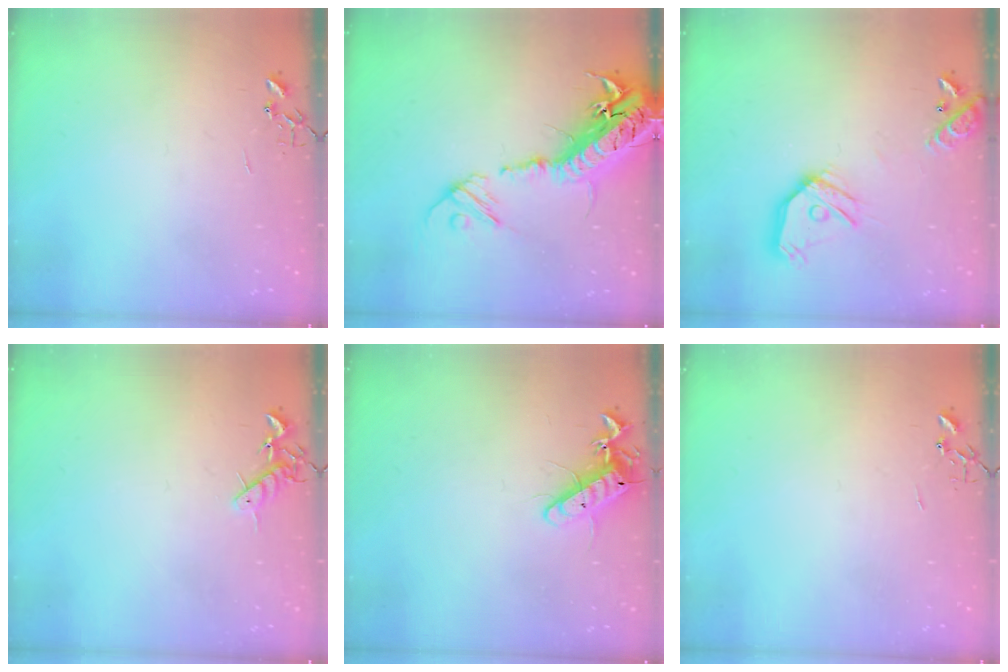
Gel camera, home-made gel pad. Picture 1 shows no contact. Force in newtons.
{"total": 23.7, "press": 23.1, "slide": 5.3}
{"total": 16.2, "press": 16.0, "slide": 2.5}
{"total": 7.4, "press": 7.4, "slide": 0.9}
{"total": 12.8, "press": 12.8, "slide": 0.6}
{"total": 0.0}